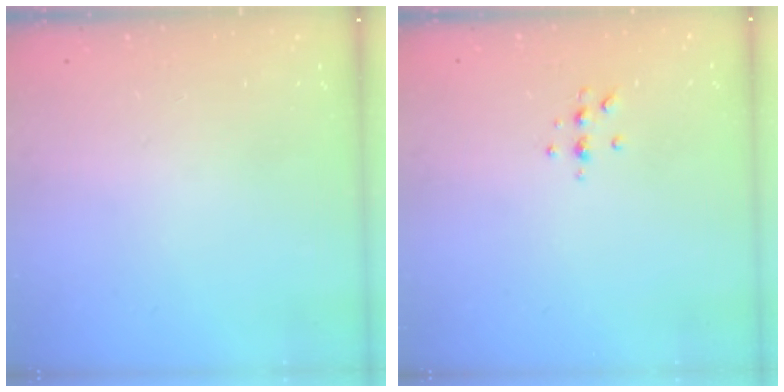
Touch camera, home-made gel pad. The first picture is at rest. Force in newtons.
{"total": 4.9, "press": 4.9, "slide": 0.7}